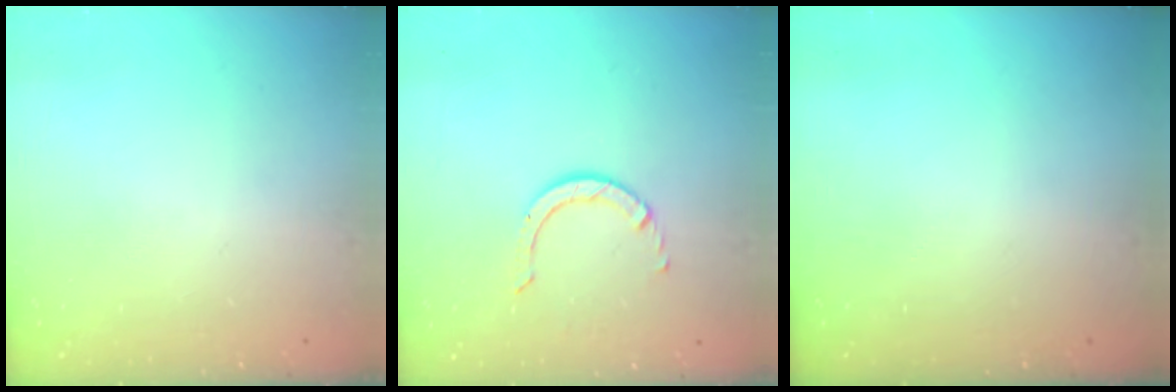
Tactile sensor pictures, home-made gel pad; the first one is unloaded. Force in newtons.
{"total": 2.9, "press": 2.9, "slide": 0.2}
{"total": 0.0}